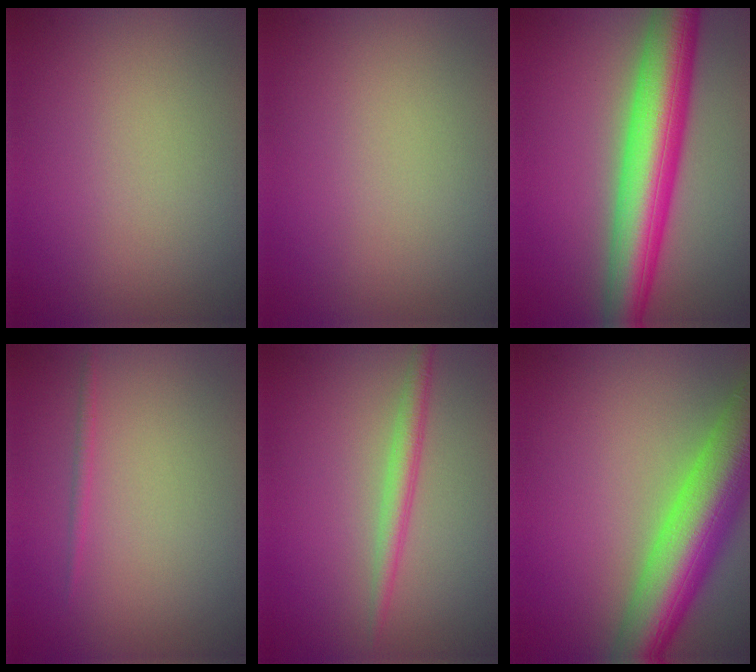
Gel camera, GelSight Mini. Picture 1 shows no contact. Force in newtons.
{"total": 0.0}
{"total": 9.2, "press": 9.2, "slide": 0.2}
{"total": 0.6, "press": 0.6, "slide": 0.1}
{"total": 2.0, "press": 2.0, "slide": 0.1}
{"total": 10.6, "press": 10.5, "slide": 0.6}